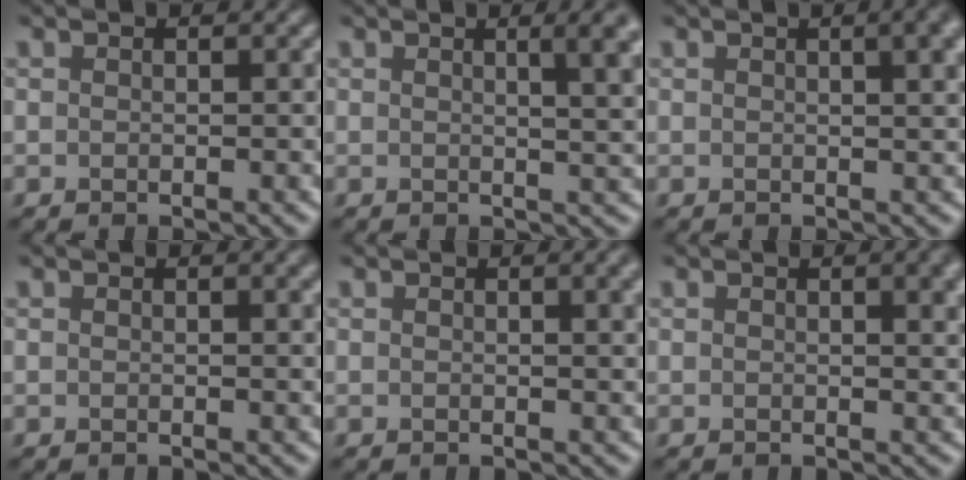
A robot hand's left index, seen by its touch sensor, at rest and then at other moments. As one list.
[{"total": 5.3, "force": [1.7, 1.9, 4.7], "torque": [-0.029, 0.014, 0.015]}, {"total": 6.0, "force": [2.2, 2.7, 4.9], "torque": [-0.026, 0.028, 0.007]}, {"total": 1.1, "force": [0.6, 0.3, 0.9], "torque": [-0.007, 0.003, 0.007]}, {"total": 2.8, "force": [1.1, 0.9, 2.4], "torque": [-0.017, 0.006, 0.013]}, {"total": 3.6, "force": [1.3, 1.4, 3.1], "torque": [-0.026, 0.006, 0.017]}]